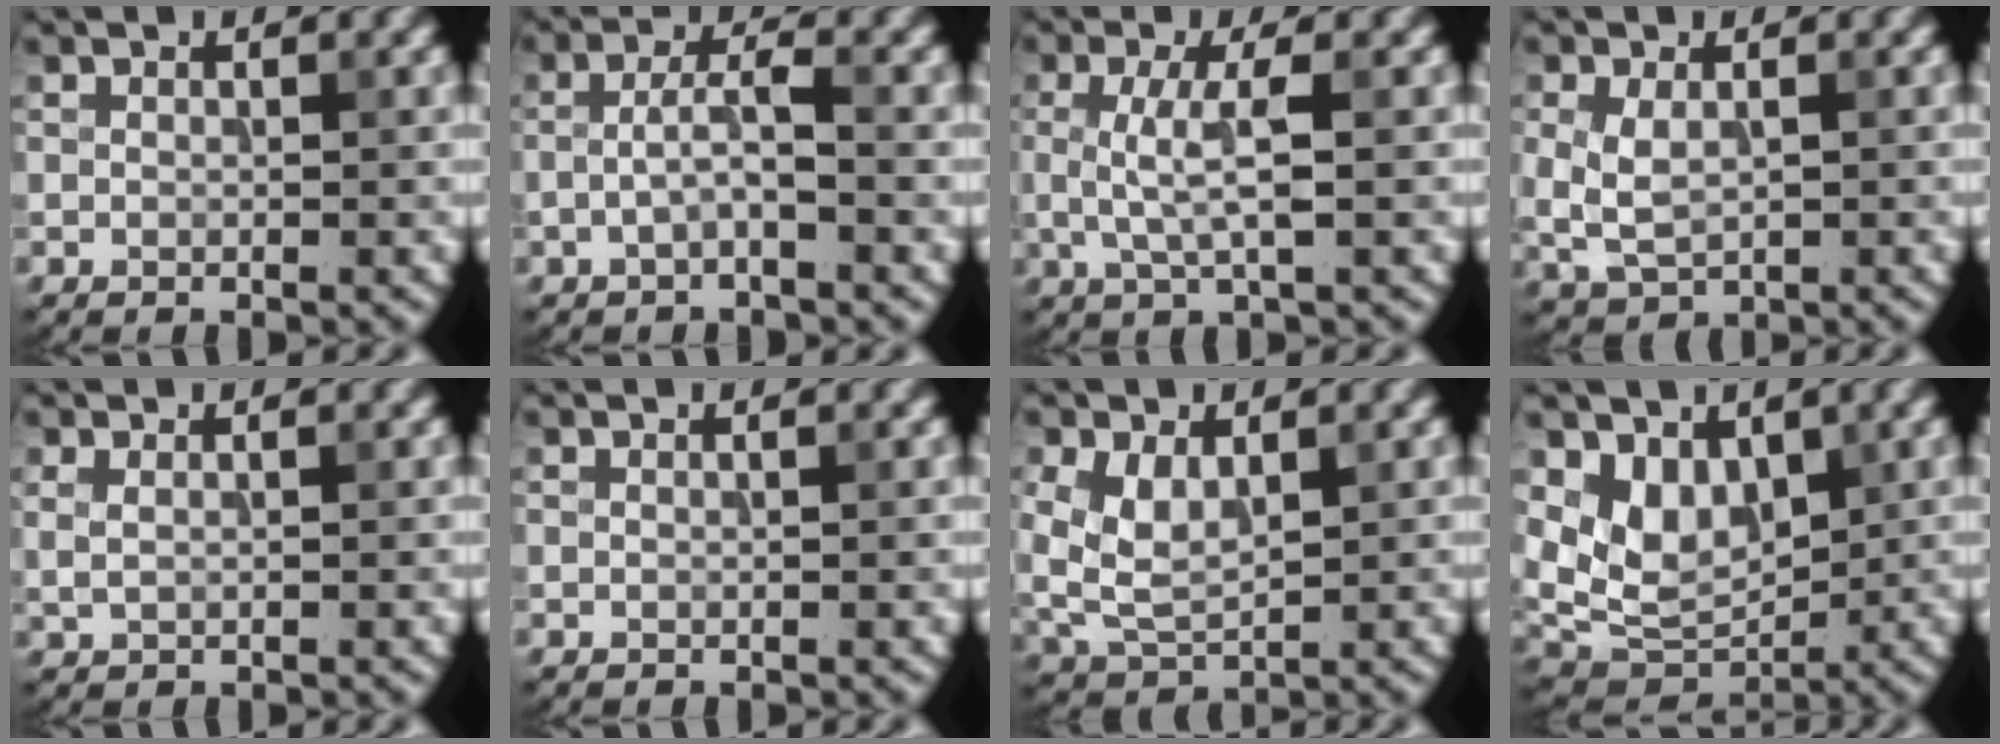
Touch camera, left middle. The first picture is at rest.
{"total": 2.5, "force": [-0.8, 0.5, 2.3], "torque": [-0.050, 0.012, -0.021]}
{"total": 3.5, "force": [0.0, 0.6, 3.4], "torque": [-0.076, 0.002, 0.001]}
{"total": 3.2, "force": [-0.1, 1.9, 2.5], "torque": [-0.063, 0.000, 0.005]}
{"total": 1.1, "force": [0.5, 0.3, 0.9], "torque": [-0.021, -0.001, 0.014]}
{"total": 0.6, "force": [0.3, 0.1, 0.5], "torque": [-0.010, 0.000, 0.001]}
{"total": 4.7, "force": [0.9, 2.9, 3.6], "torque": [-0.090, 0.001, 0.023]}
{"total": 5.1, "force": [2.0, 3.4, 3.2], "torque": [-0.059, -0.019, 0.041]}